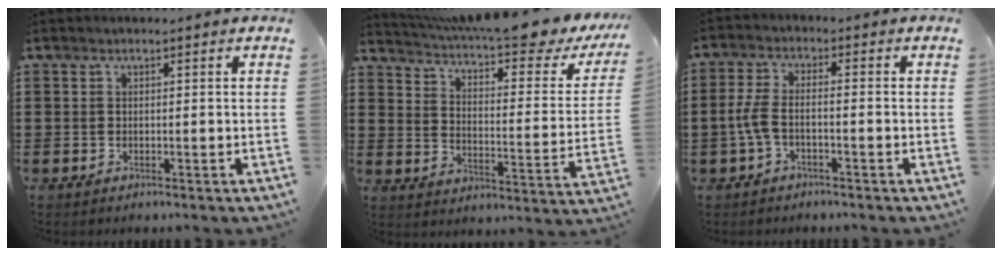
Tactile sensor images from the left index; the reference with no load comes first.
{"total": 7.7, "force": [6.5, -0.1, 4.3], "torque": [-0.092, -0.049, 0.103]}
{"total": 3.8, "force": [-1.7, 1.1, 3.2], "torque": [-0.079, 0.000, -0.039]}